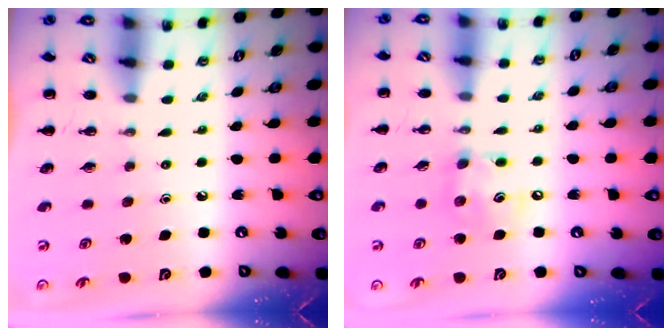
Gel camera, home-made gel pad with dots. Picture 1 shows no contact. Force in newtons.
{"total": 8.2, "press": 8.2, "slide": 0.9}